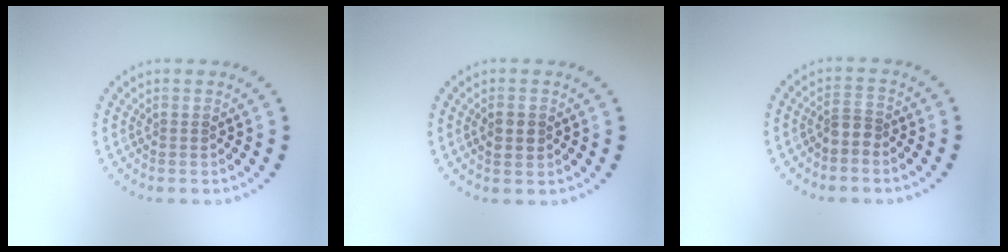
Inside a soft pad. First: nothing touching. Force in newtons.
{"total": 1.4, "press": 1.4, "slide": 0.1}
{"total": 1.5, "press": 1.2, "slide": 1.0}